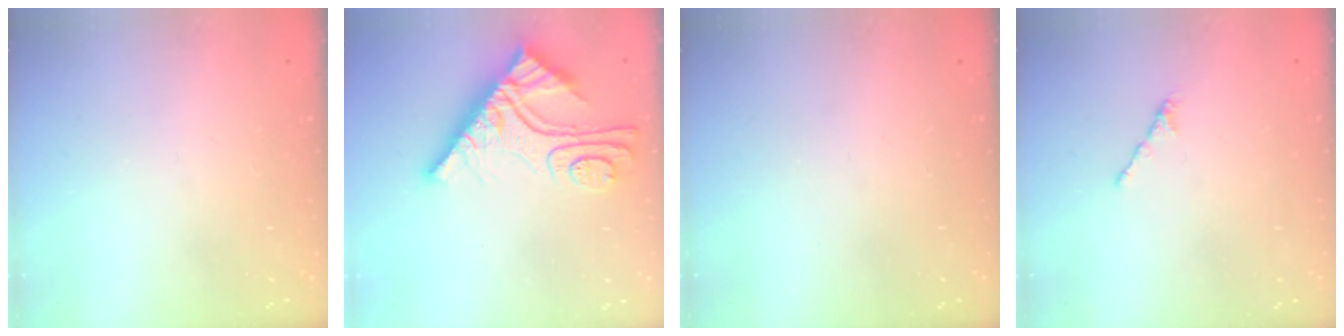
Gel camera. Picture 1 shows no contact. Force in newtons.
{"total": 13.6, "press": 13.6, "slide": 1.3}
{"total": 0.0}
{"total": 1.7, "press": 1.6, "slide": 0.5}